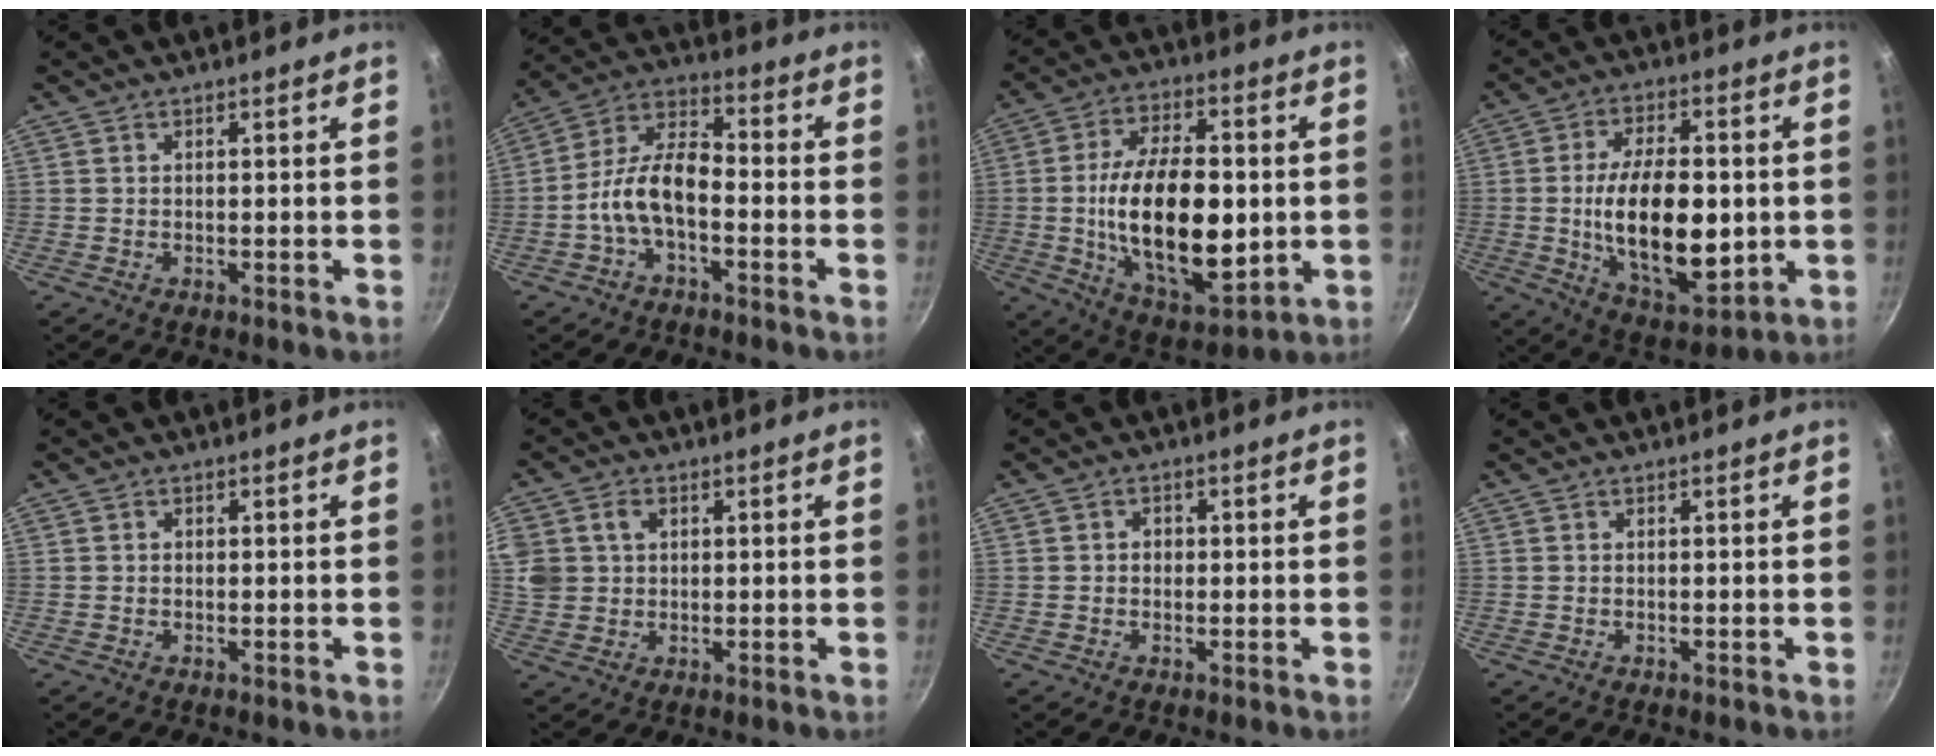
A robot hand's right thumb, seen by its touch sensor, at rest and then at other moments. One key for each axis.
{"total": 10.3, "fx": -3.4, "fy": 5.2, "fz": 8.2, "tx": -0.146, "ty": 0.047, "tz": -0.077}
{"total": 23.1, "fx": -1.2, "fy": 12.1, "fz": 19.7, "tx": -0.319, "ty": -0.003, "tz": -0.010}
{"total": 19.9, "fx": -1.2, "fy": 10.3, "fz": 17.0, "tx": -0.262, "ty": -0.009, "tz": -0.010}
{"total": 0.7, "fx": 0.1, "fy": 0.6, "fz": 0.2, "tx": -0.003, "ty": 0.004, "tz": 0.002}
{"total": 10.0, "fx": 2.6, "fy": 8.4, "fz": 4.7, "tx": -0.103, "ty": 0.011, "tz": 0.050}
{"total": 1.9, "fx": 0.0, "fy": 1.7, "fz": 0.9, "tx": -0.006, "ty": 0.003, "tz": -0.001}
{"total": 0.0}